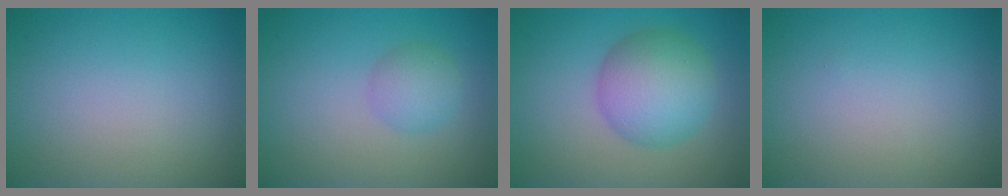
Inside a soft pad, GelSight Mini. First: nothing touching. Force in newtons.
{"total": 2.5, "press": 2.5, "slide": 0.1}
{"total": 6.5, "press": 6.5, "slide": 0.2}
{"total": 0.0}